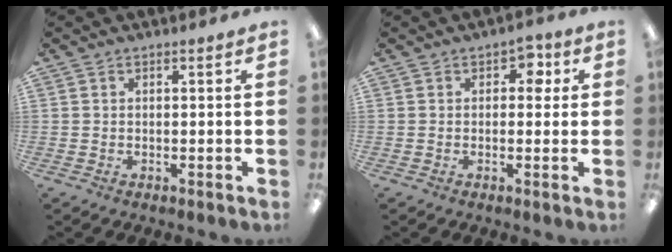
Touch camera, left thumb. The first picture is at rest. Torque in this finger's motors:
{"motor_torque": [-0.43, 0.06, -0.30, -0.16, -0.11]}